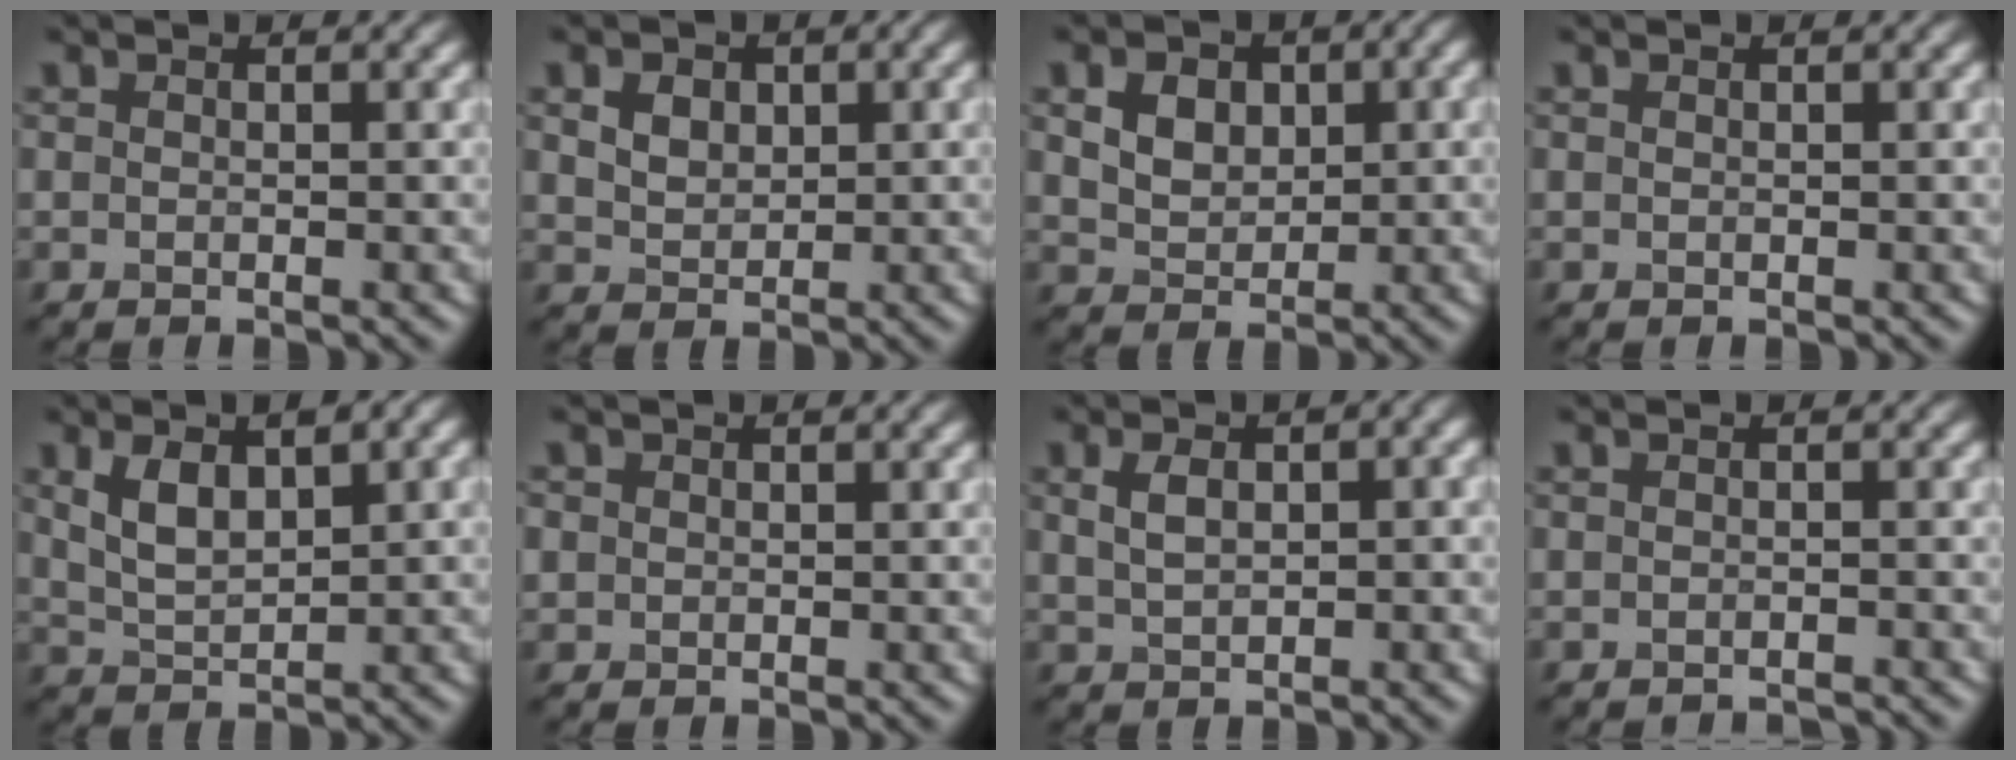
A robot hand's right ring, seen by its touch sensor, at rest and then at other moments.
{"total": 2.7, "force": [1.0, 2.0, 1.5], "torque": [-0.027, 0.002, 0.014]}
{"total": 3.9, "force": [1.2, 2.8, 2.3], "torque": [-0.044, 0.000, 0.017]}
{"total": 0.0}
{"total": 4.8, "force": [1.8, 2.3, 3.9], "torque": [-0.081, 0.001, 0.036]}
{"total": 0.9, "force": [0.2, 0.9, 0.1], "torque": [0.003, -0.001, 0.002]}
{"total": 4.0, "force": [1.1, 2.1, 3.3], "torque": [-0.058, 0.007, 0.023]}
{"total": 1.8, "force": [-1.7, 0.1, 0.3], "torque": [0.006, -0.003, -0.024]}